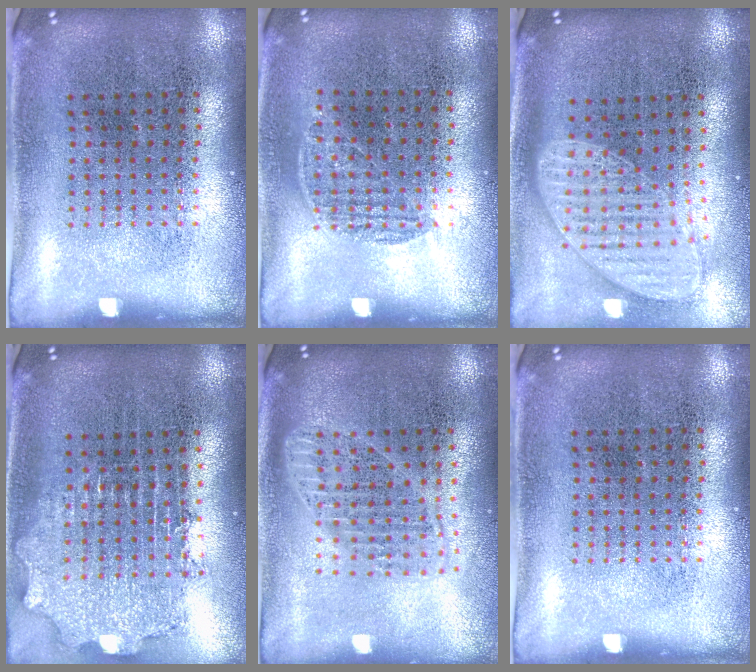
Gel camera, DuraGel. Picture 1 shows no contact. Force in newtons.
{"total": 0.8, "press": 0.5, "slide": 0.6}
{"total": 1.8, "press": 1.5, "slide": 1.0}
{"total": 2.1, "press": 1.6, "slide": 1.4}
{"total": 1.8, "press": 1.5, "slide": 0.9}
{"total": 0.0}